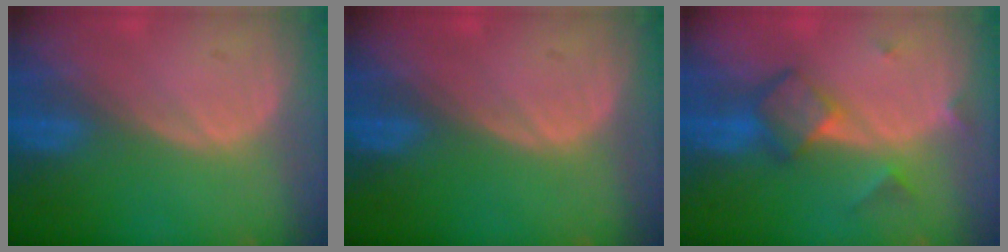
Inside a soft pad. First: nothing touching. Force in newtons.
{"total": 0.0}
{"total": 5.7, "press": 5.4, "slide": 1.7}